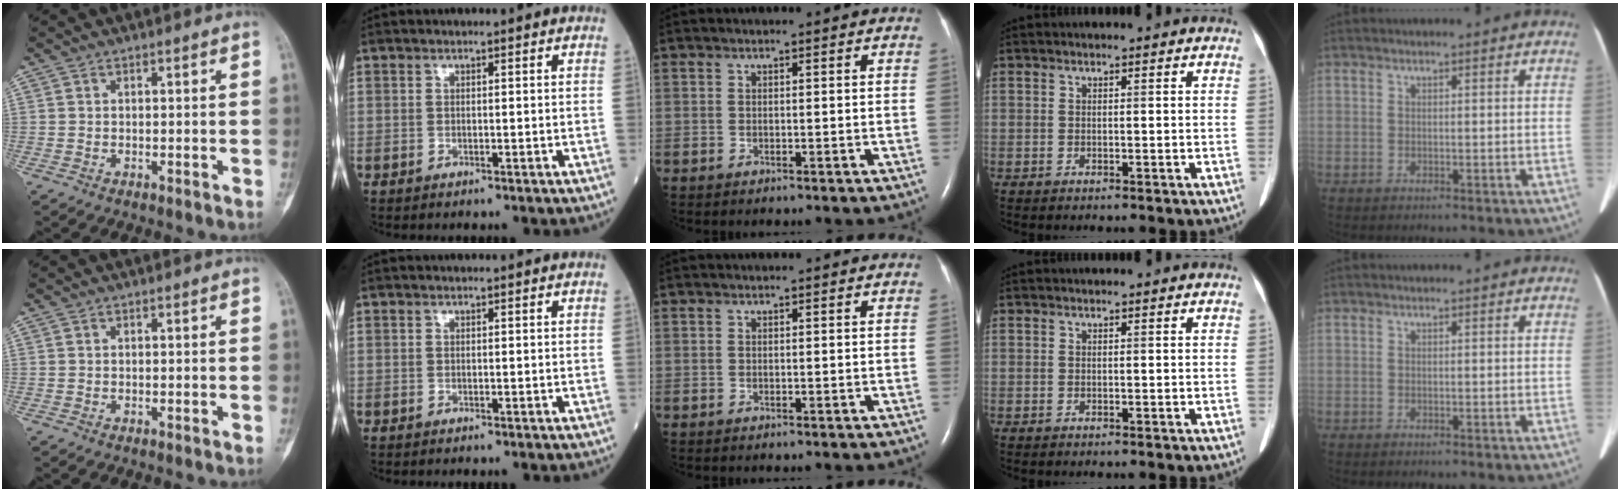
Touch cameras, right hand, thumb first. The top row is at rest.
{}